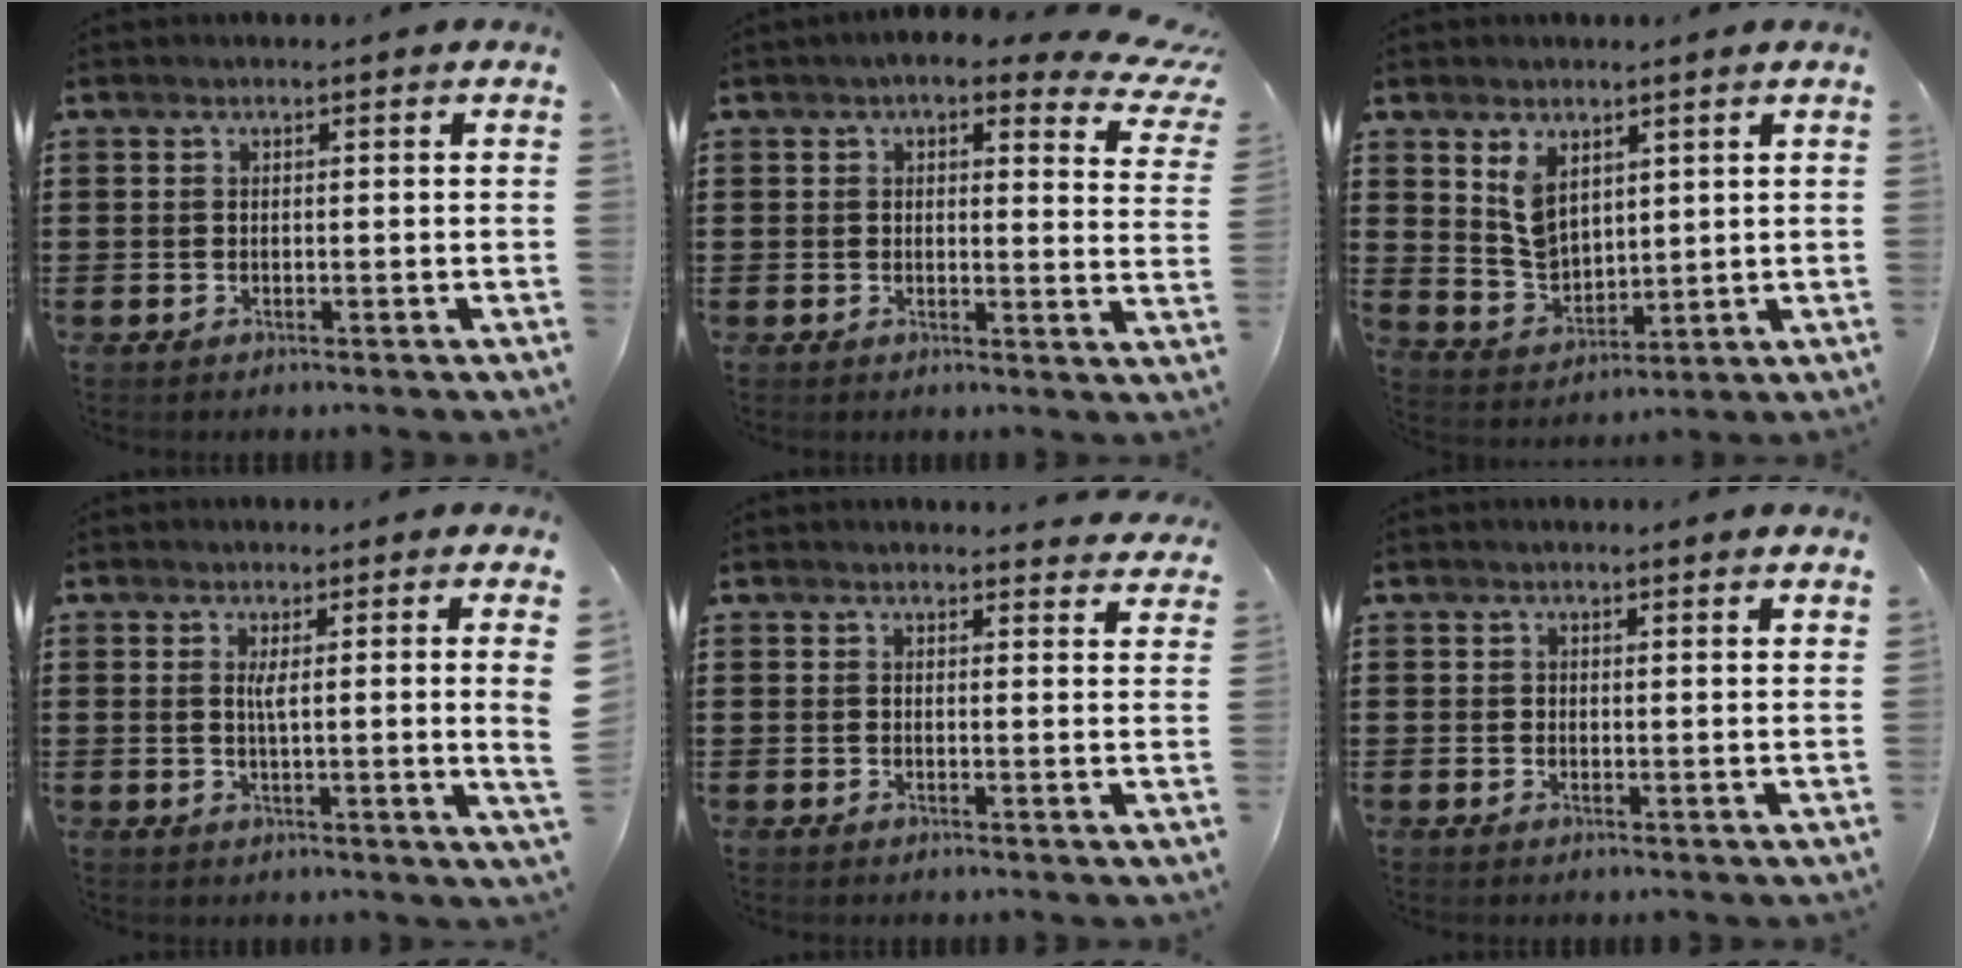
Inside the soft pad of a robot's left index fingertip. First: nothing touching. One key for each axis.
{"total": 4.4, "fx": 3.3, "fy": 1.6, "fz": 2.5, "tx": -0.047, "ty": -0.009, "tz": 0.053}
{"total": 5.7, "fx": 3.3, "fy": 3.8, "fz": 2.7, "tx": -0.068, "ty": 0.003, "tz": 0.064}
{"total": 3.3, "fx": 1.2, "fy": -0.5, "fz": 3.0, "tx": -0.065, "ty": -0.007, "tz": 0.017}
{"total": 2.2, "fx": 2.2, "fy": 0.1, "fz": 0.0, "tx": 0.001, "ty": -0.010, "tz": 0.040}
{"total": 1.3, "fx": 1.3, "fy": 0.3, "fz": 0.2, "tx": -0.006, "ty": 0.001, "tz": 0.025}